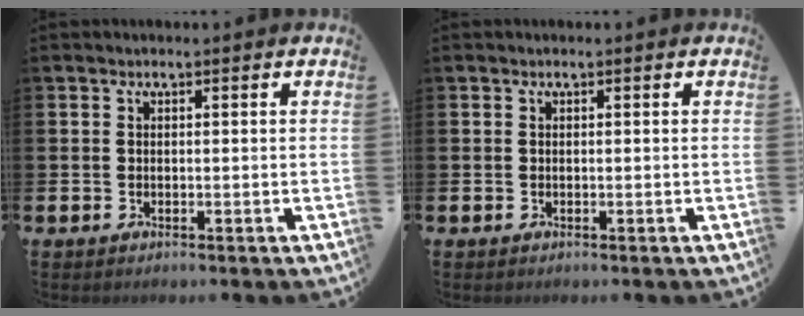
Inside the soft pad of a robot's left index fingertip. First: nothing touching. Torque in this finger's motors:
{"motor_torque": [-0.15, -0.12, -0.14, -0.04]}